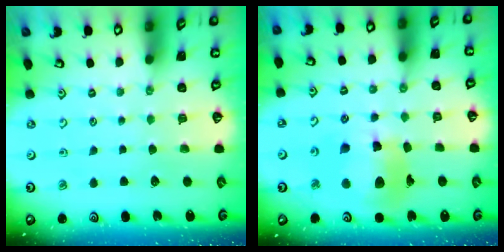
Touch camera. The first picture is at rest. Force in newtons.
{"total": 15.1, "press": 15.0, "slide": 1.9}